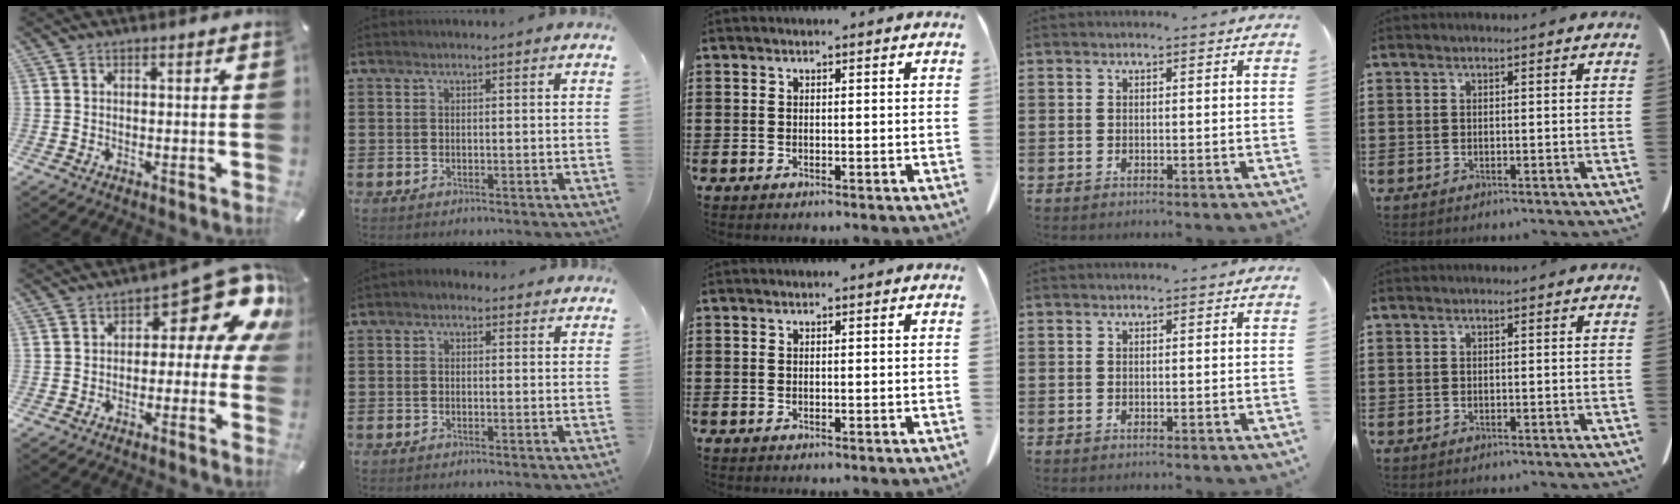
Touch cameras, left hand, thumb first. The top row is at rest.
{"thumb": {"total": 13.3, "force": [6.1, 5.9, 10.2], "torque": [-0.134, -0.049, 0.099]}, "index": {"total": 0.8, "force": [0.1, 0.7, 0.4], "torque": [-0.010, 0.006, 0.000]}}